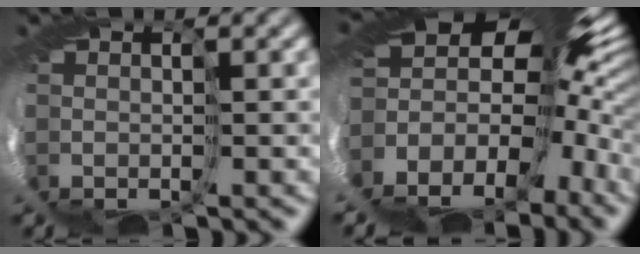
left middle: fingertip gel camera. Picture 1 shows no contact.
{"total": 13.8, "force": [-0.3, 7.5, 11.6], "torque": [-0.156, -0.016, 0.014]}